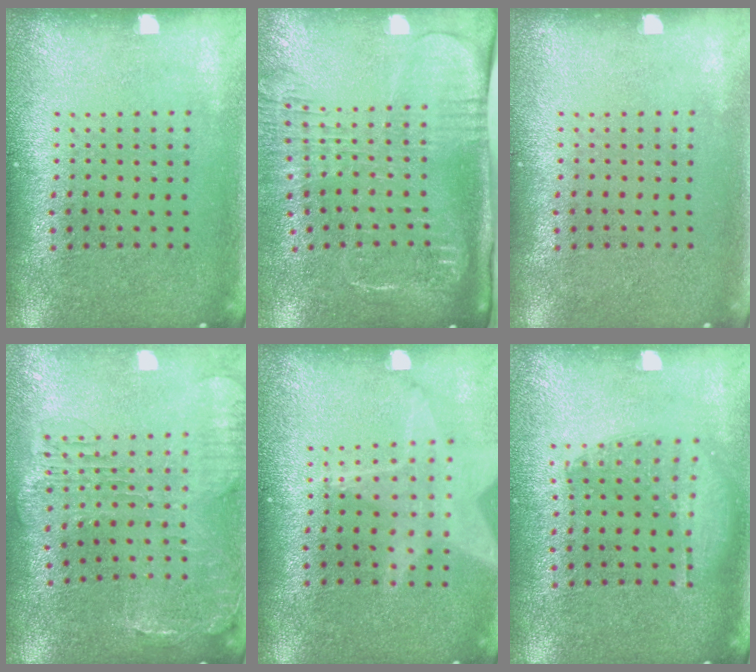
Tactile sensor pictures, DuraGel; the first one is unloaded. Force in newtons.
{"total": 2.7, "press": 2.0, "slide": 1.7}
{"total": 0.0}
{"total": 1.5, "press": 1.4, "slide": 0.4}
{"total": 1.3, "press": 1.3, "slide": 0.1}
{"total": 1.2, "press": 1.1, "slide": 0.5}